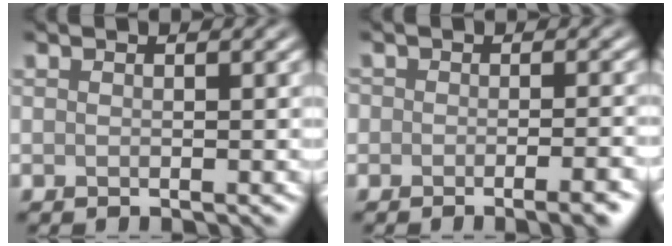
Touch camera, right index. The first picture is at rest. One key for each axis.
{"total": 3.6, "fx": -2.2, "fy": 1.4, "fz": 2.5, "tx": -0.022, "ty": 0.008, "tz": -0.019}